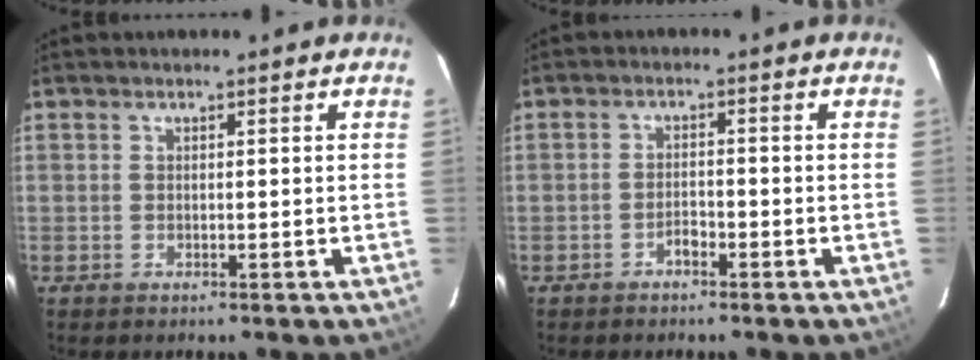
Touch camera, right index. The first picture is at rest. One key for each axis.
{"total": 2.0, "fx": -1.6, "fy": 0.6, "fz": 0.8, "tx": -0.016, "ty": 0.004, "tz": -0.029}